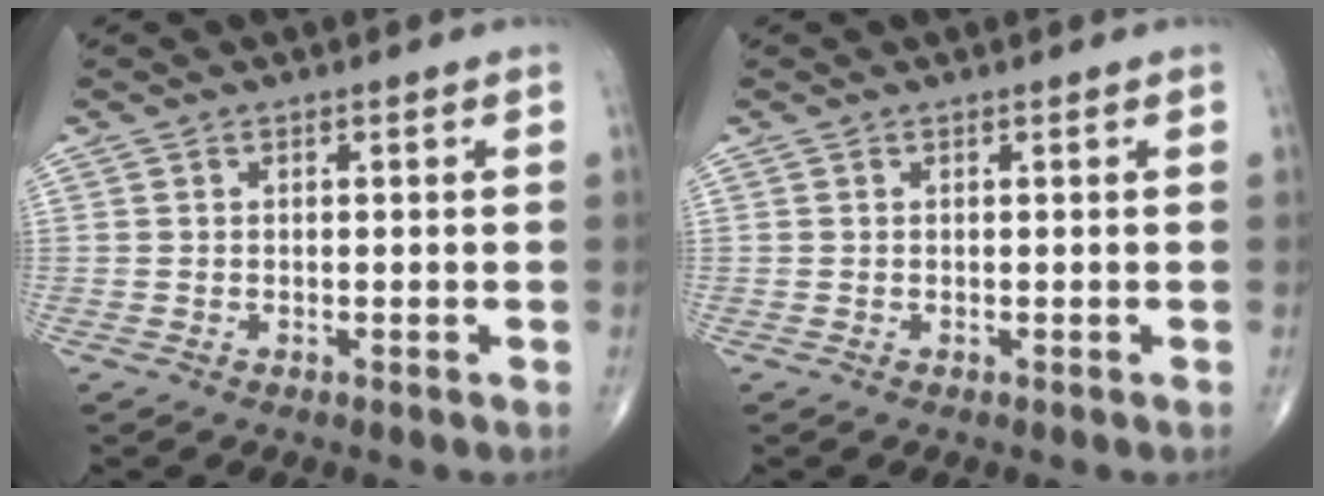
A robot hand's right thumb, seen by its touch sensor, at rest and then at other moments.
{"total": 0.0}